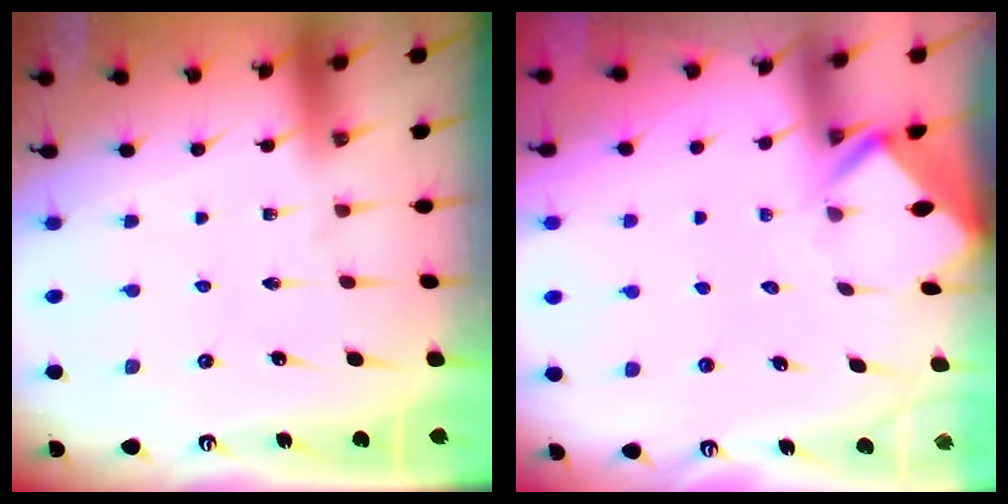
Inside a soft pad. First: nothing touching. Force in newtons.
{"total": 2.6, "press": 2.6, "slide": 0.1}